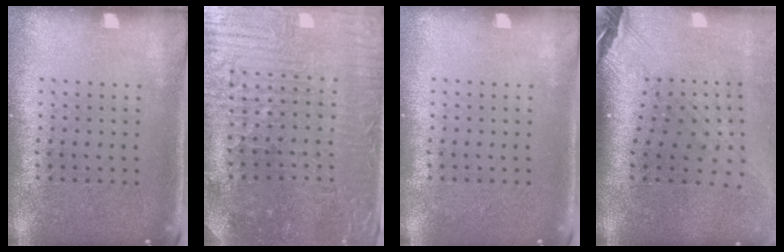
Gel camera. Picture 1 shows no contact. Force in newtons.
{"total": 3.7, "press": 3.6, "slide": 0.5}
{"total": 0.0}
{"total": 3.1, "press": 2.2, "slide": 2.2}